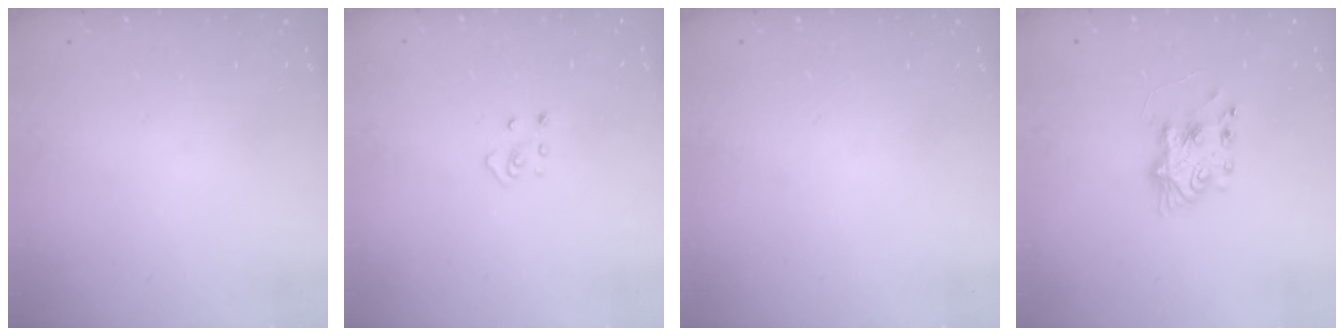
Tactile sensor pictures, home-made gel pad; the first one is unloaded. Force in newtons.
{"total": 2.8, "press": 2.8, "slide": 0.3}
{"total": 0.0}
{"total": 7.9, "press": 7.8, "slide": 1.0}